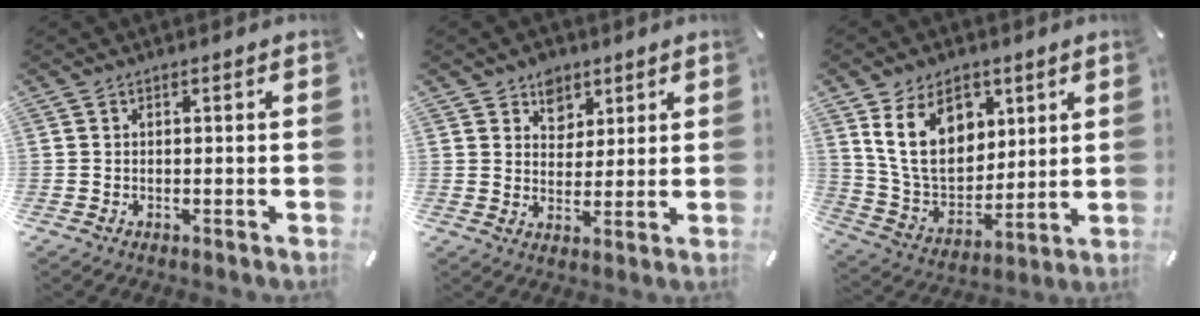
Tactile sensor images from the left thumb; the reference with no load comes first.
{"total": 5.8, "force": [3.5, 4.6, 0.5], "torque": [0.000, -0.019, 0.061]}
{"total": 16.5, "force": [7.3, 11.7, 9.2], "torque": [-0.186, -0.019, 0.136]}